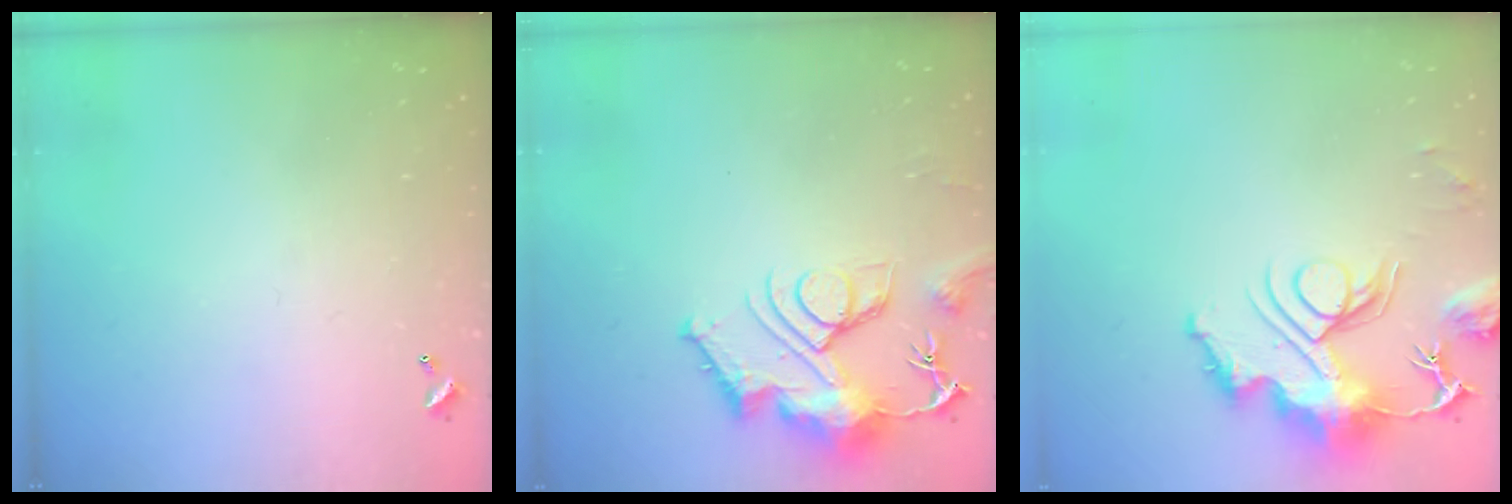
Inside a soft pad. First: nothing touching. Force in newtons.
{"total": 11.9, "press": 11.8, "slide": 1.6}
{"total": 13.9, "press": 13.8, "slide": 1.5}